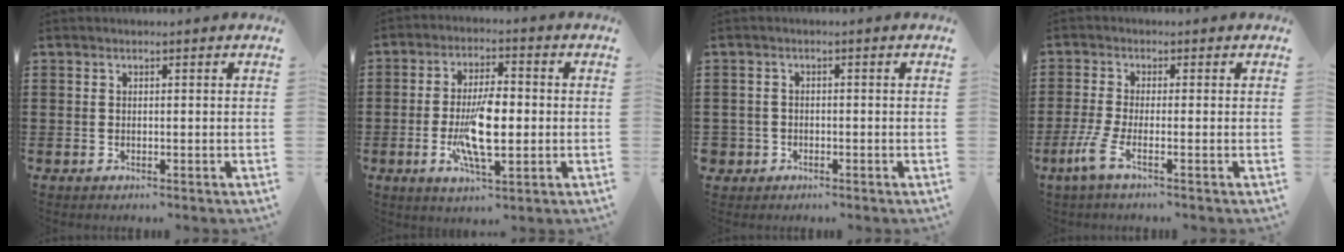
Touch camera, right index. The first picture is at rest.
{"total": 9.8, "force": [-1.4, 3.6, 9.0], "torque": [-0.184, -0.007, -0.028]}
{"total": 1.8, "force": [-1.2, 1.3, 0.1], "torque": [-0.014, -0.001, -0.031]}
{"total": 4.3, "force": [-2.1, 0.7, 3.7], "torque": [-0.099, -0.017, -0.045]}